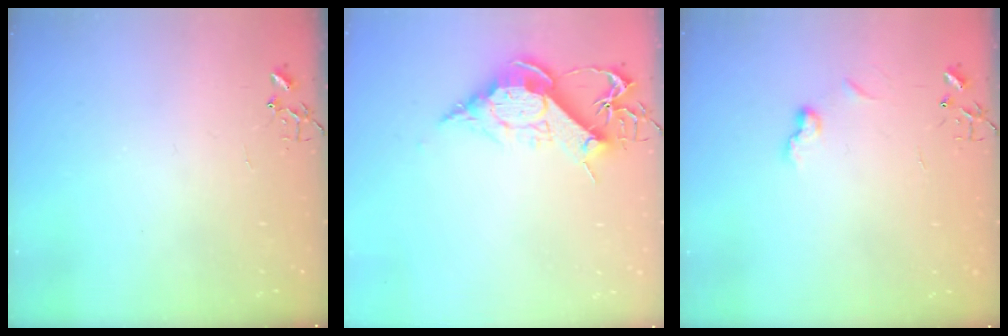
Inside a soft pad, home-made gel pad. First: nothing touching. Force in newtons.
{"total": 11.8, "press": 11.7, "slide": 0.8}
{"total": 6.8, "press": 6.7, "slide": 0.6}